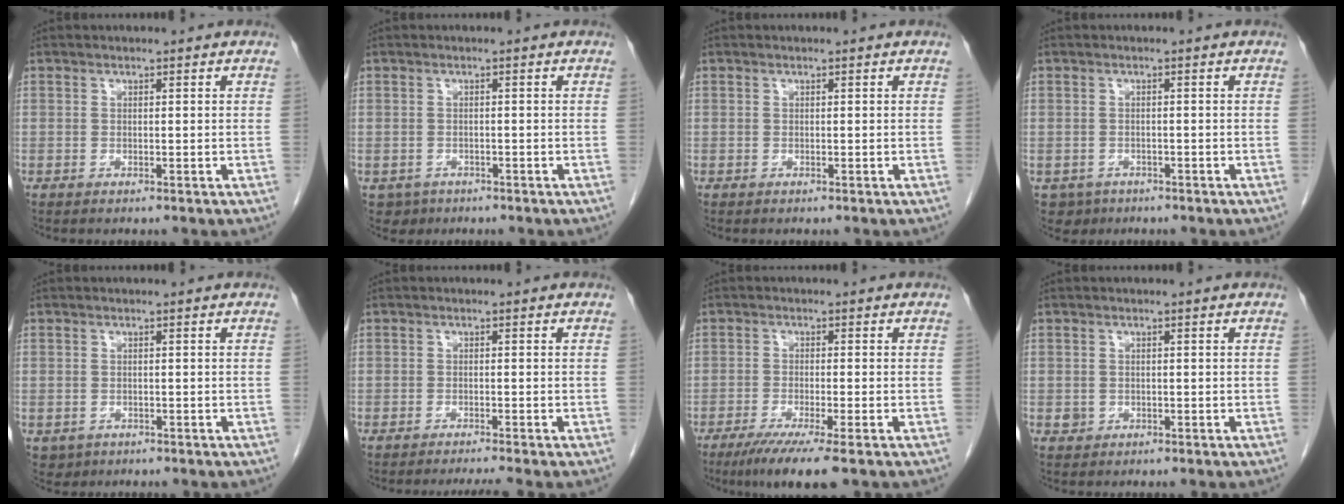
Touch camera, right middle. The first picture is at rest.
{"total": 2.5, "force": [-1.4, 2.0, 0.2], "torque": [-0.005, 0.004, -0.019]}
{"total": 0.0}
{"total": 3.2, "force": [-1.9, 2.5, 0.4], "torque": [-0.007, 0.003, -0.028]}
{"total": 2.0, "force": [-0.8, 1.7, 0.6], "torque": [-0.013, 0.002, -0.003]}
{"total": 3.0, "force": [-2.6, -1.0, 1.1], "torque": [-0.017, -0.007, -0.042]}
{"total": 7.2, "force": [-4.8, -0.2, 5.4], "torque": [-0.082, -0.019, -0.080]}
{"total": 1.0, "force": [-0.2, 1.0, 0.3], "torque": [-0.004, 0.003, 0.000]}